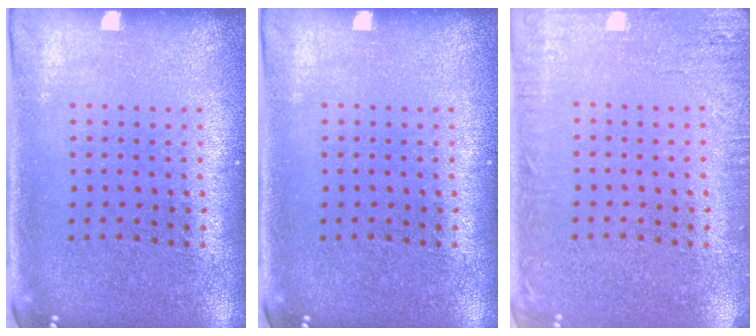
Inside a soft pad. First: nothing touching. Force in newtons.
{"total": 0.0}
{"total": 2.9, "press": 2.8, "slide": 0.4}